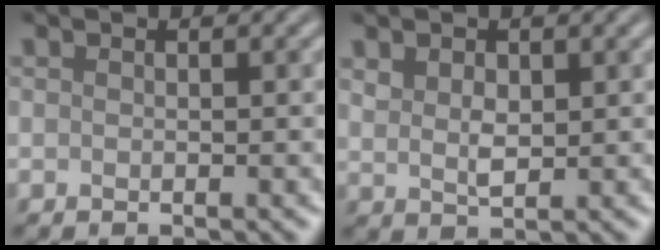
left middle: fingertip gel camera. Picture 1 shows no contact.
{"total": 1.8, "force": [0.8, 1.0, 1.2], "torque": [-0.026, -0.001, 0.022]}